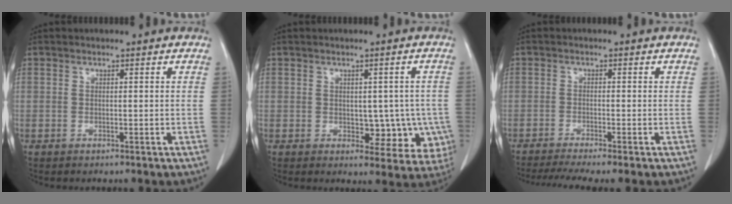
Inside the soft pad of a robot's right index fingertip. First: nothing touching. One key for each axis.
{"total": 7.6, "fx": -1.0, "fy": 4.6, "fz": 6.0, "tx": -0.047, "ty": 0.012, "tz": 0.000}
{"total": 6.8, "fx": -5.6, "fy": -0.5, "fz": 3.8, "tx": -0.056, "ty": -0.011, "tz": -0.089}